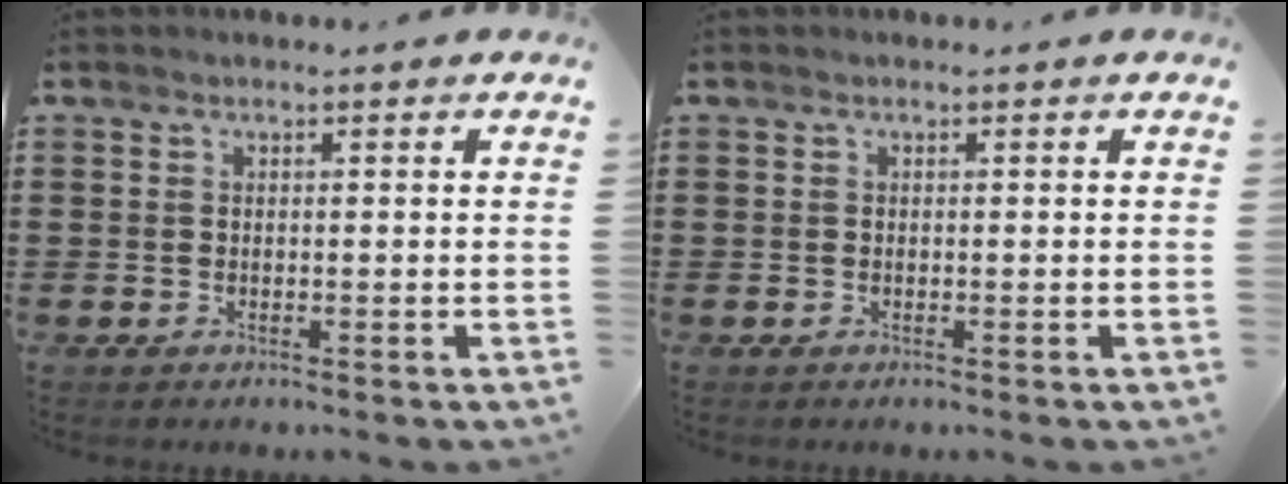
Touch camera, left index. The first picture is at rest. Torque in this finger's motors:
{"motor_torque": [-0.02, -0.02, 0.01, -0.01]}